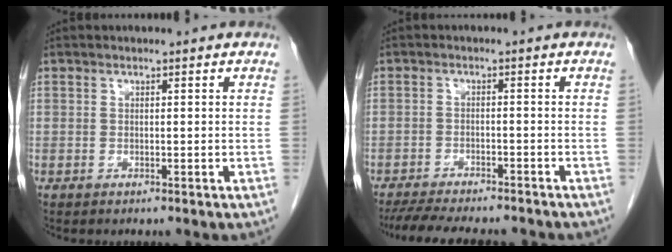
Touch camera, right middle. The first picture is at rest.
{"total": 12.6, "force": [-11.2, 2.4, 5.2], "torque": [-0.086, -0.009, -0.156]}